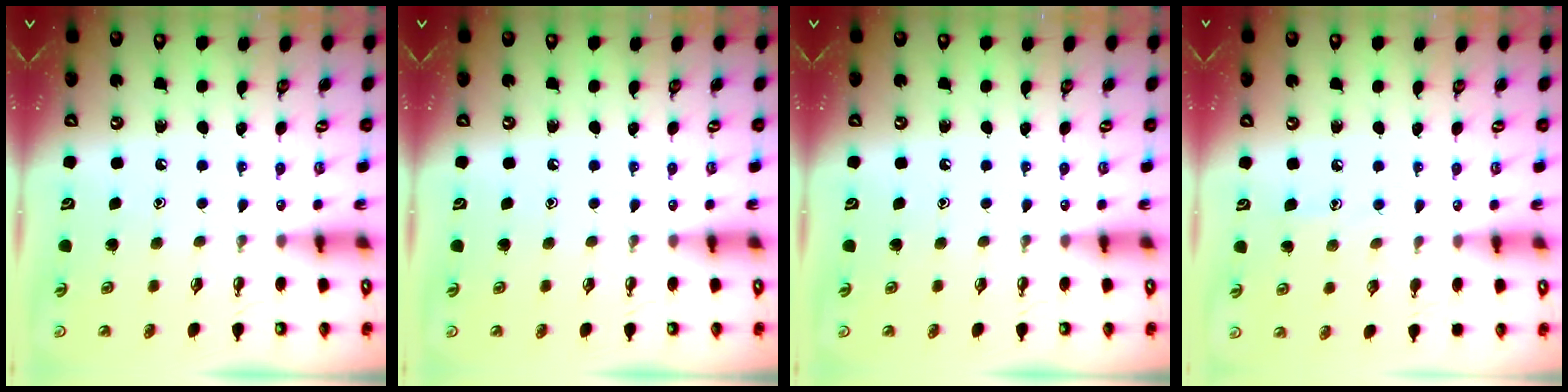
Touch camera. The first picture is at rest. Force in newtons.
{"total": 0.0}
{"total": 0.0}
{"total": 6.2, "press": 6.2, "slide": 0.6}